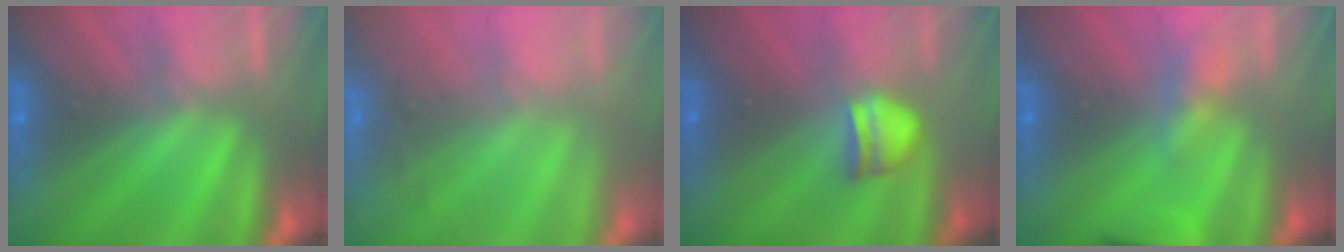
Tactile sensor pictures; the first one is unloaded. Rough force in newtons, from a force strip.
{"total": 9.4}
{"total": 2.3}
{"total": 4.5}